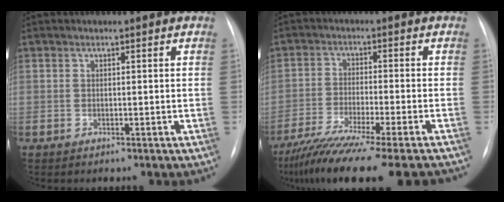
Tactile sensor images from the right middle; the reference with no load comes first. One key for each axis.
{"total": 17.0, "fx": -14.1, "fy": -0.7, "fz": 9.5, "tx": -0.148, "ty": -0.050, "tz": -0.225}